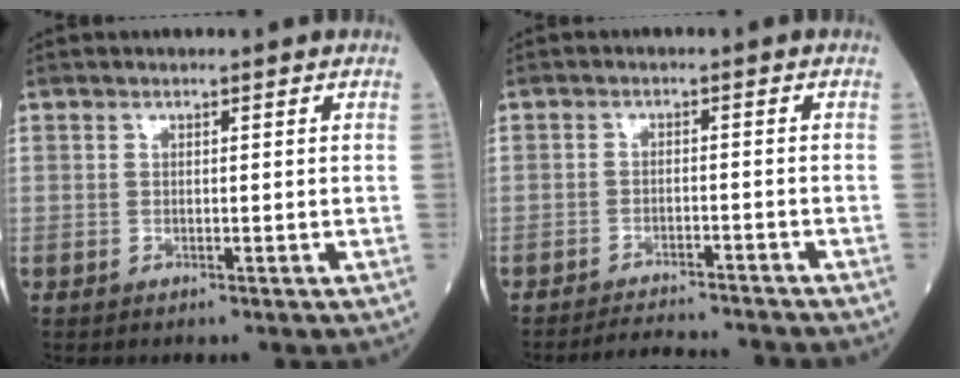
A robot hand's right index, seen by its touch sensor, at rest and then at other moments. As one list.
[{"total": 7.5, "force": [-7.4, -0.3, 1.3], "torque": [-0.013, -0.008, -0.112]}]